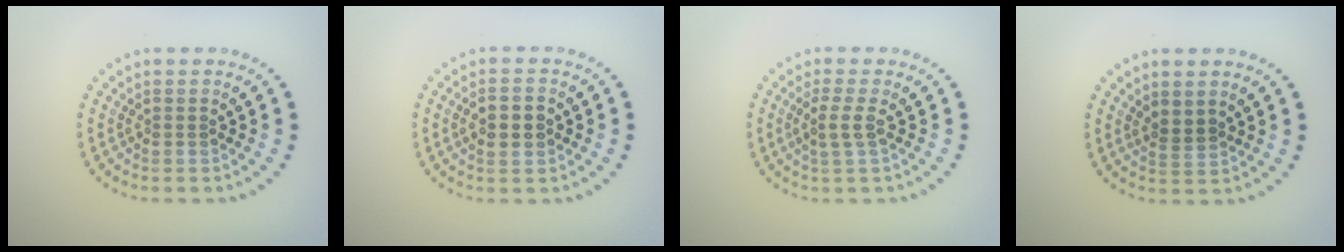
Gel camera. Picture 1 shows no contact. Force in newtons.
{"total": 2.4, "press": 2.4, "slide": 0.2}
{"total": 1.8, "press": 1.5, "slide": 0.9}
{"total": 1.2, "press": 1.0, "slide": 0.8}